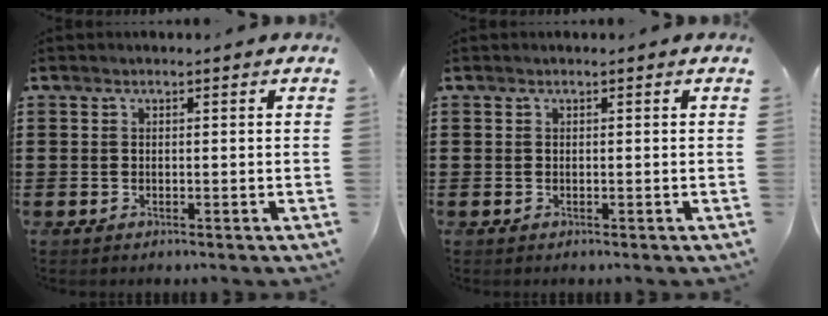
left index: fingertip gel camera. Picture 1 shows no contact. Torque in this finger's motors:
{"motor_torque": [0.00, 0.00, 0.00, 0.00]}